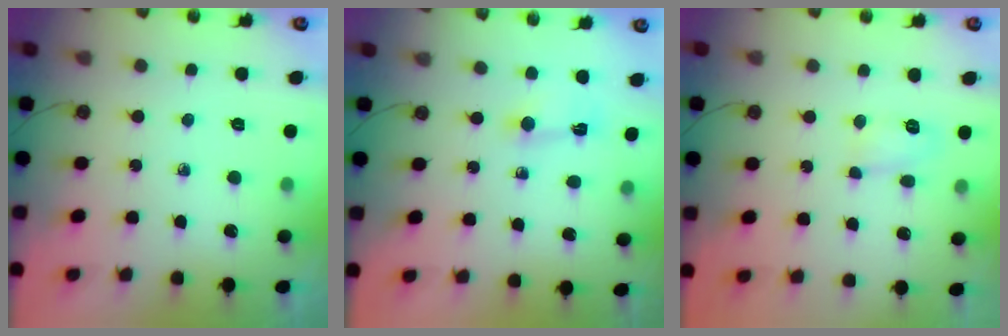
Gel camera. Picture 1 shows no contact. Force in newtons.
{"total": 1.5, "press": 1.5, "slide": 0.2}
{"total": 5.3, "press": 5.3, "slide": 0.5}